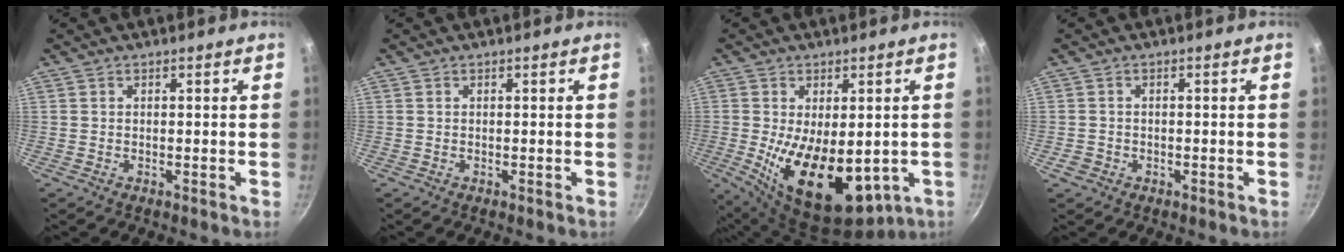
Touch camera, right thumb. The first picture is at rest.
{"total": 0.0}
{"total": 17.3, "force": [-2.6, 9.3, 14.4], "torque": [-0.219, -0.028, -0.018]}
{"total": 2.1, "force": [-0.9, 1.7, 0.7], "torque": [-0.010, 0.006, -0.011]}